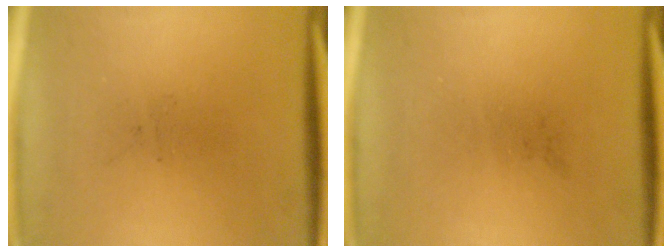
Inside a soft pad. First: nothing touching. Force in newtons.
{"total": 0.0}